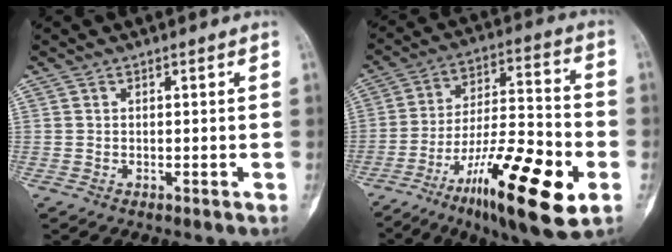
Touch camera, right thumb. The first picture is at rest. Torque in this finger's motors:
{"motor_torque": [0.36, 0.81, 1.49, -0.95, 0.13]}